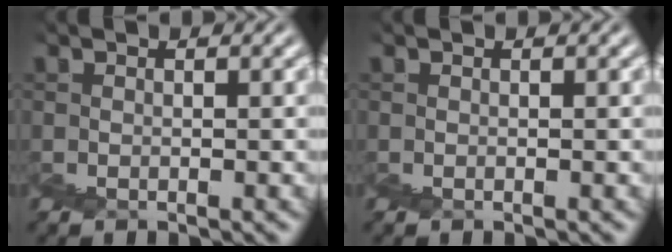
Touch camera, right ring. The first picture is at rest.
{"total": 0.0}